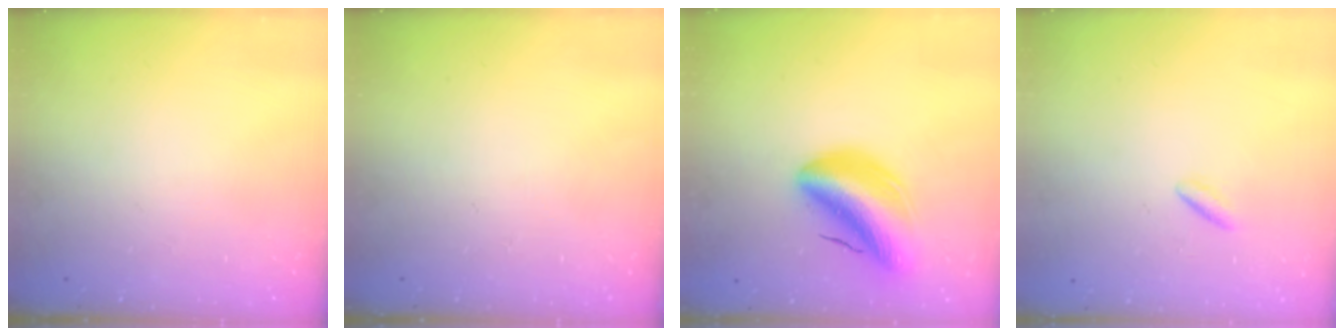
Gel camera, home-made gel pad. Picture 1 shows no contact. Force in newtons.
{"total": 0.0}
{"total": 12.0, "press": 11.4, "slide": 3.8}
{"total": 0.8, "press": 0.5, "slide": 0.6}